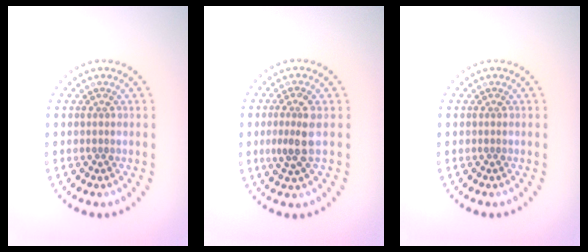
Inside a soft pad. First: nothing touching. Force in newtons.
{"total": 2.7, "press": 2.5, "slide": 1.1}
{"total": 0.0}